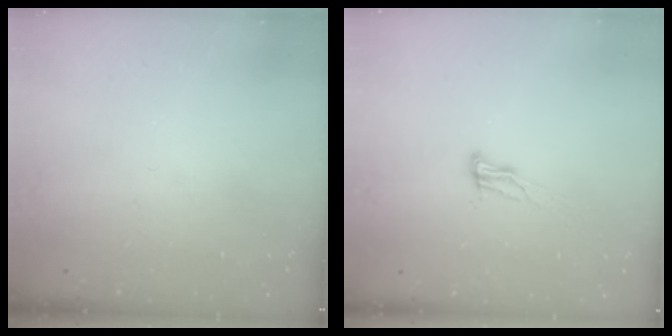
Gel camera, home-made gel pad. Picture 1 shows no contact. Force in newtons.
{"total": 8.6, "press": 8.2, "slide": 2.5}